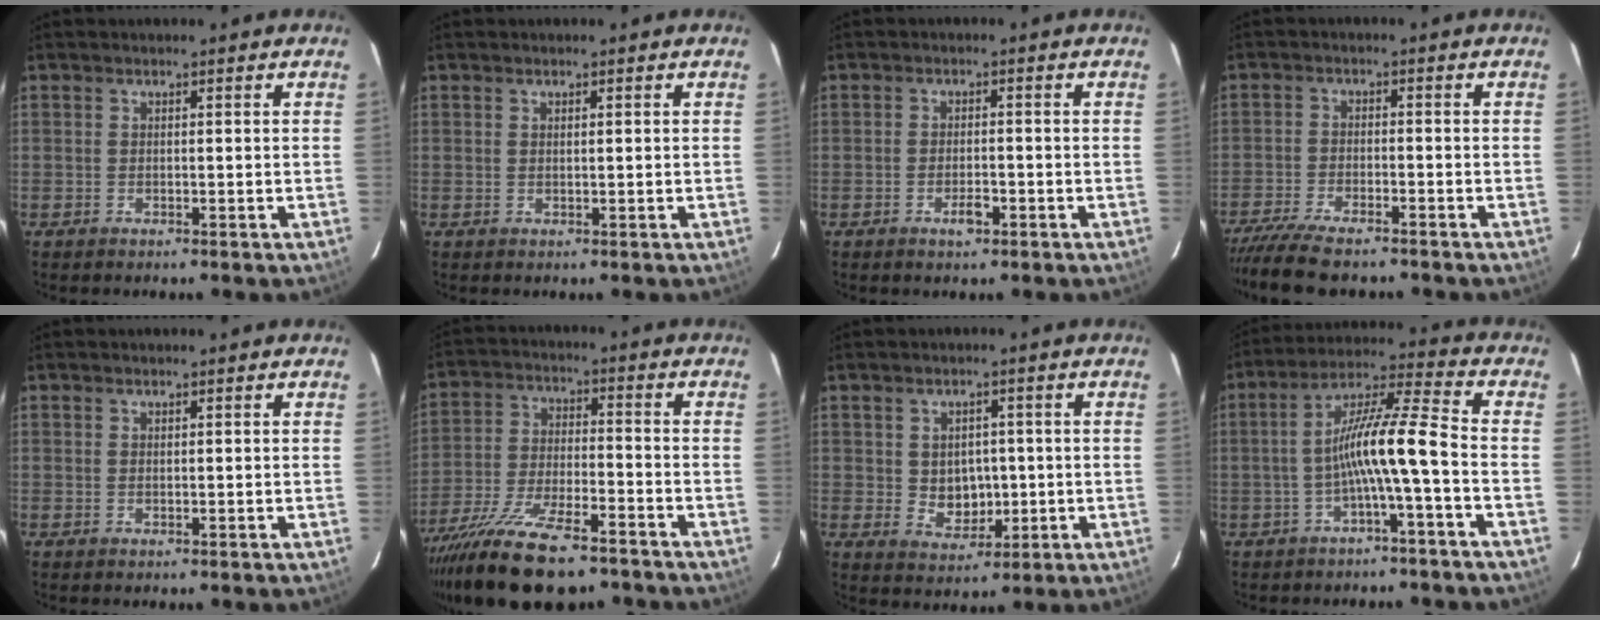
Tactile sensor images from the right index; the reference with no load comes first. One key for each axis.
{"total": 0.5, "fx": 0.3, "fy": 0.1, "fz": 0.4, "tx": -0.008, "ty": 0.002, "tz": 0.007}
{"total": 2.8, "fx": -1.6, "fy": 1.2, "fz": 2.0, "tx": -0.039, "ty": 0.000, "tz": -0.026}
{"total": 11.1, "fx": -9.6, "fy": 2.1, "fz": 5.1, "tx": -0.123, "ty": -0.035, "tz": -0.167}
{"total": 0.0}
{"total": 20.8, "fx": -16.1, "fy": 5.9, "fz": 11.8, "tx": -0.235, "ty": -0.049, "tz": -0.271}
{"total": 5.8, "fx": 0.0, "fy": 4.9, "fz": 3.2, "tx": -0.057, "ty": 0.005, "tz": 0.013}
{"total": 9.8, "fx": -3.1, "fy": -0.2, "fz": 9.3, "tx": -0.186, "ty": 0.017, "tz": -0.057}